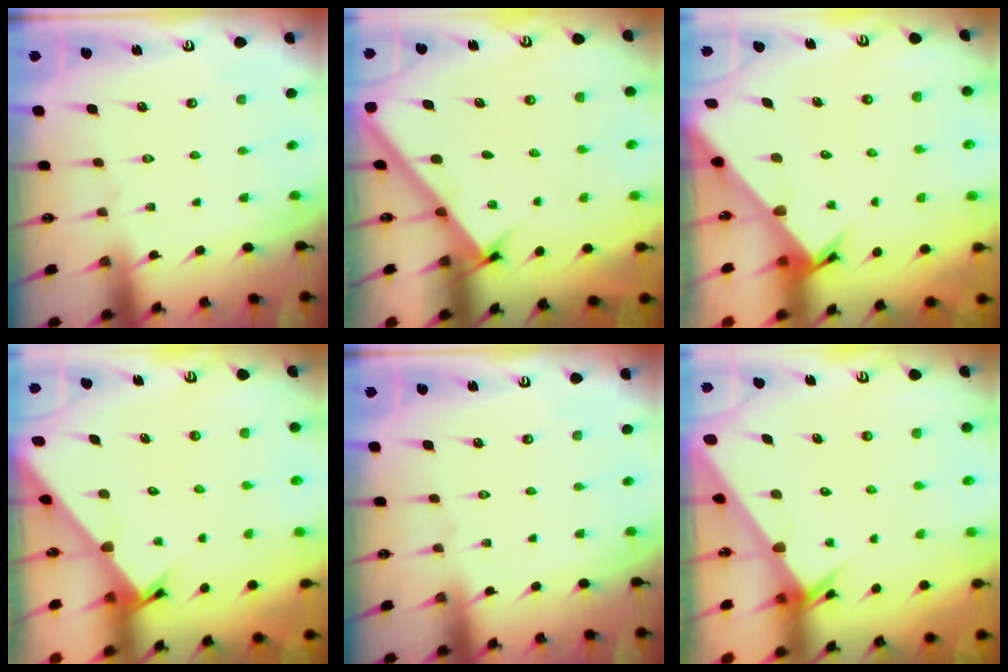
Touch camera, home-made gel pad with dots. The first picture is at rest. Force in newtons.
{"total": 2.3, "press": 2.3, "slide": 0.3}
{"total": 2.8, "press": 2.8, "slide": 0.1}
{"total": 2.1, "press": 2.1, "slide": 0.1}
{"total": 0.0}
{"total": 2.6, "press": 2.6, "slide": 0.1}